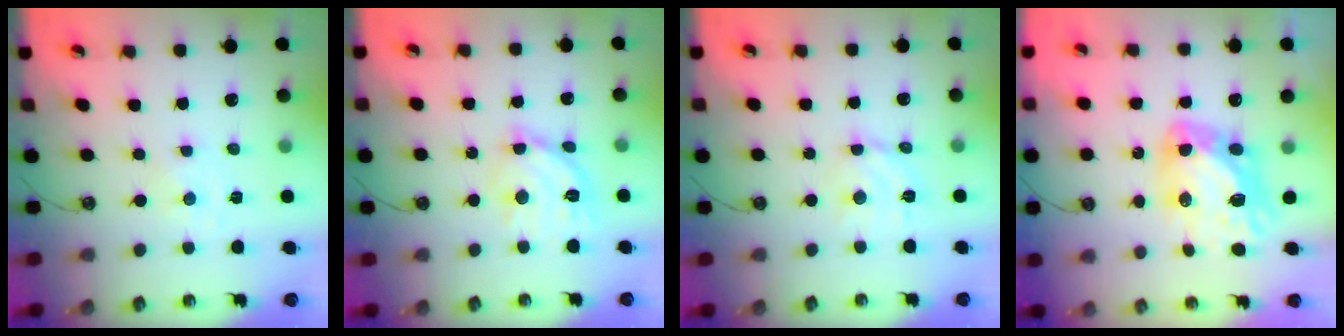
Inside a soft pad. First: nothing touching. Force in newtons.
{"total": 14.8, "press": 14.8, "slide": 1.1}
{"total": 8.7, "press": 8.7, "slide": 0.6}
{"total": 14.7, "press": 14.6, "slide": 2.0}